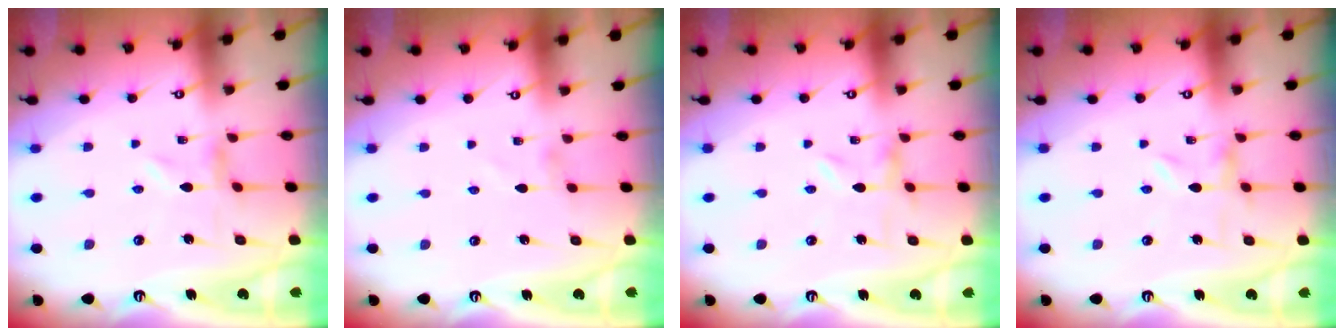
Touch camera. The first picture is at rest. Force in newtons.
{"total": 1.4, "press": 1.4, "slide": 0.0}
{"total": 0.0}
{"total": 0.0}